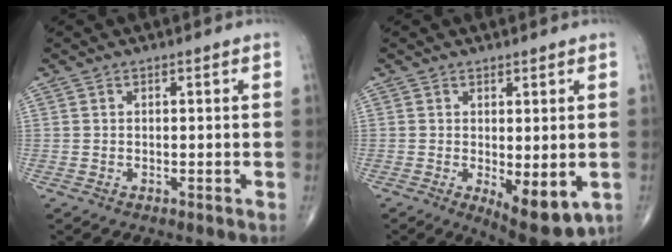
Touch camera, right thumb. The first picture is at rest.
{"total": 8.7, "force": [-2.1, 3.4, 7.7], "torque": [-0.097, -0.021, -0.020]}